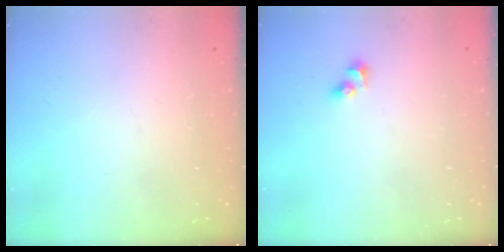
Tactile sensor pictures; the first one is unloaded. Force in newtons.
{"total": 4.1, "press": 3.5, "slide": 2.1}